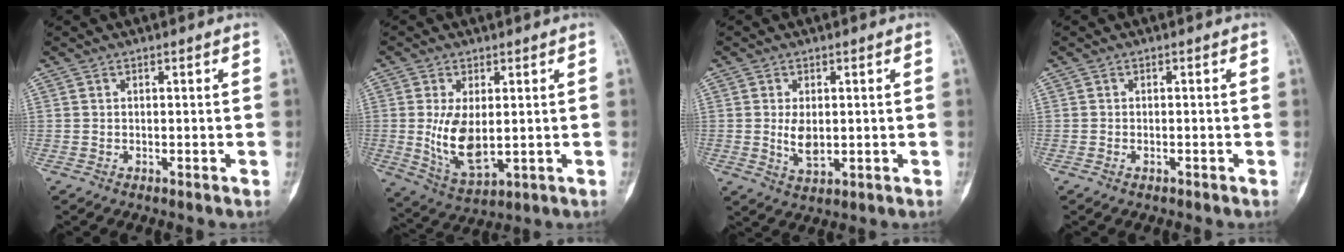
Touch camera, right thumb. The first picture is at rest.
{"total": 9.5, "force": [0.3, 4.8, 8.2], "torque": [-0.149, -0.017, 0.022]}
{"total": 4.4, "force": [0.2, 2.4, 3.7], "torque": [-0.064, -0.010, 0.009]}
{"total": 0.5, "force": [-0.3, 0.4, 0.2], "torque": [-0.009, 0.007, -0.003]}